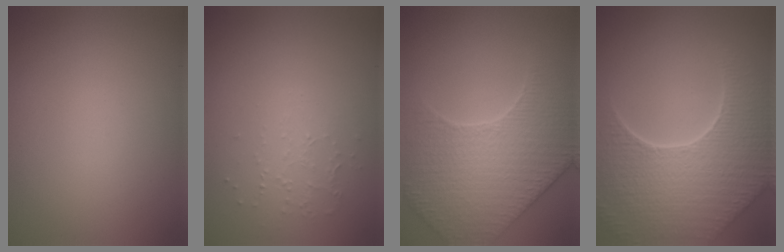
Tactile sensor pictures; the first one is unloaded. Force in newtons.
{"total": 0.8, "press": 0.5, "slide": 0.6}
{"total": 5.0, "press": 4.9, "slide": 0.8}
{"total": 8.6, "press": 6.1, "slide": 6.1}